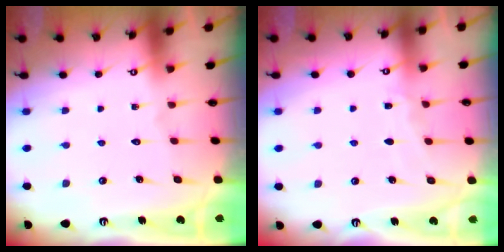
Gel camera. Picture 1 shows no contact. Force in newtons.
{"total": 3.4, "press": 3.4, "slide": 0.4}